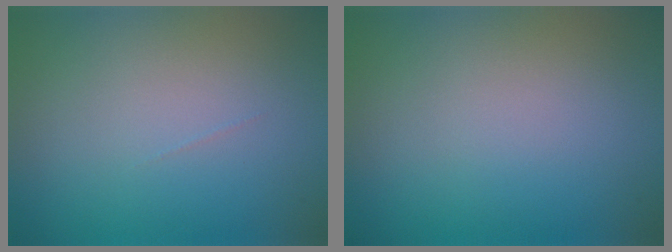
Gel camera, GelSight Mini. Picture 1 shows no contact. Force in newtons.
{"total": 0.0}